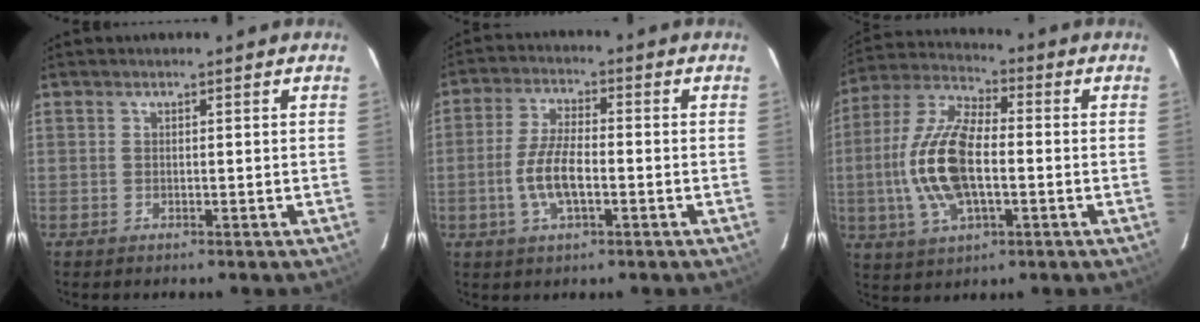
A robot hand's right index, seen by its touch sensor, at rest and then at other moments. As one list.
[{"total": 7.7, "force": [-2.2, 2.7, 6.9], "torque": [-0.144, 0.003, -0.043]}, {"total": 15.8, "force": [-1.9, 7.0, 14.0], "torque": [-0.297, 0.007, -0.038]}]